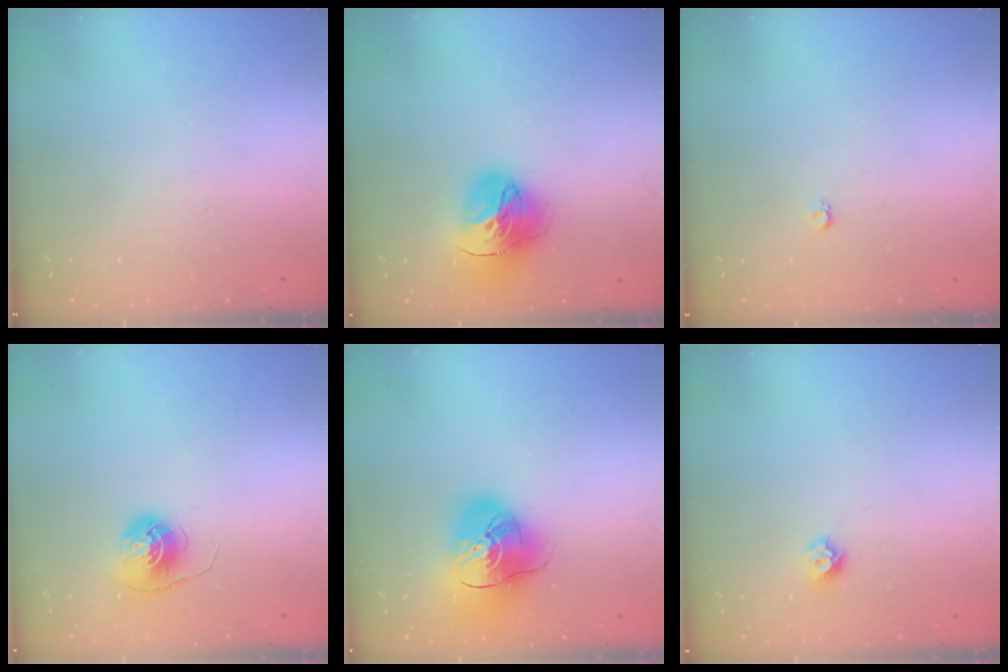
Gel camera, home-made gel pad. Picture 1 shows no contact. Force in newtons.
{"total": 16.9, "press": 16.8, "slide": 1.7}
{"total": 2.6, "press": 2.6, "slide": 0.4}
{"total": 6.1, "press": 6.1, "slide": 0.4}
{"total": 17.1, "press": 16.8, "slide": 2.9}
{"total": 5.7, "press": 5.7, "slide": 0.5}